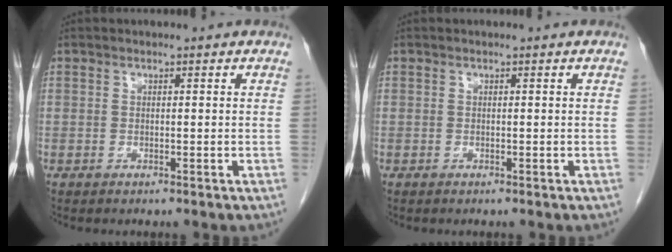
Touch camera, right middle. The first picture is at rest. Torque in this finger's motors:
{"motor_torque": [0.35, -0.11, 0.13, 0.02]}